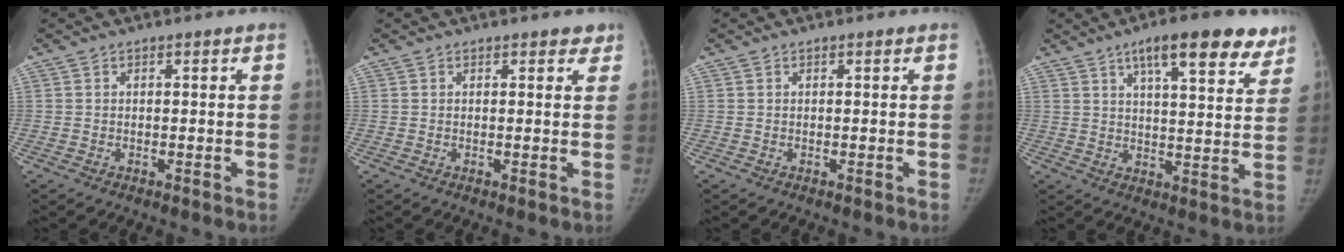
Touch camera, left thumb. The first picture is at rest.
{"total": 1.8, "force": [1.3, 0.9, 0.7], "torque": [0.012, -0.005, 0.009]}
{"total": 0.0}
{"total": 14.5, "force": [9.2, 4.5, 10.2], "torque": [-0.108, -0.033, 0.131]}